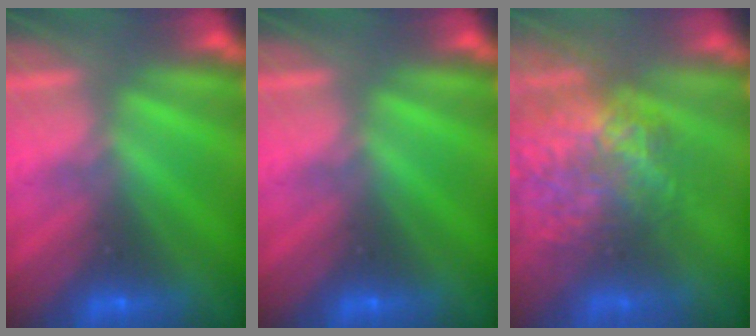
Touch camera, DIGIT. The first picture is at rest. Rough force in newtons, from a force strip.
{"total": 0.0}
{"total": 11.2}